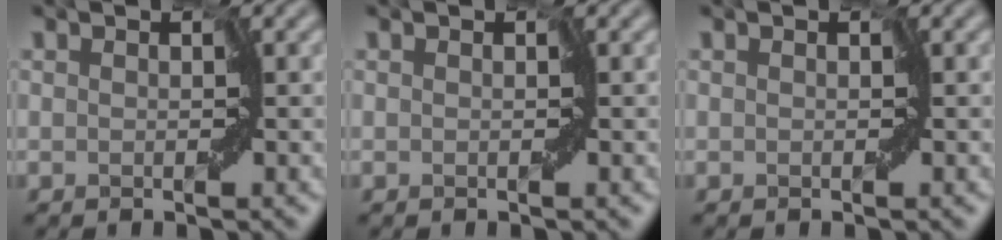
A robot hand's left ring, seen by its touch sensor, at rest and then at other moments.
{"total": 0.0}
{"total": 0.0}